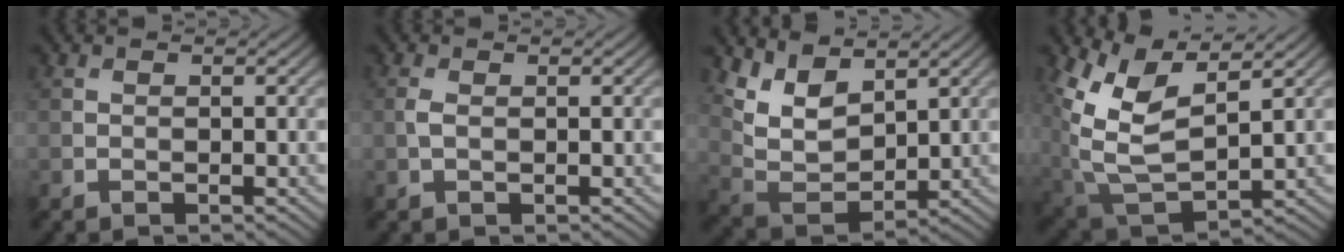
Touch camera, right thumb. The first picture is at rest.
{"total": 1.2, "force": [0.1, 0.6, 1.1], "torque": [-0.031, 0.001, 0.001]}
{"total": 7.5, "force": [4.5, 3.8, 4.6], "torque": [-0.106, -0.010, 0.089]}
{"total": 10.1, "force": [5.1, 4.8, 7.4], "torque": [-0.191, -0.008, 0.112]}